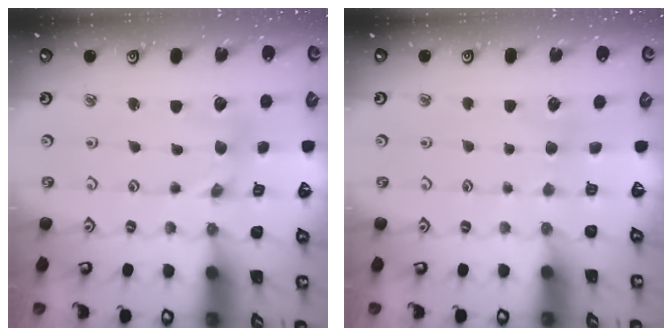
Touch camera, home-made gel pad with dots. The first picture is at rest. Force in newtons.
{"total": 2.3, "press": 2.2, "slide": 0.4}